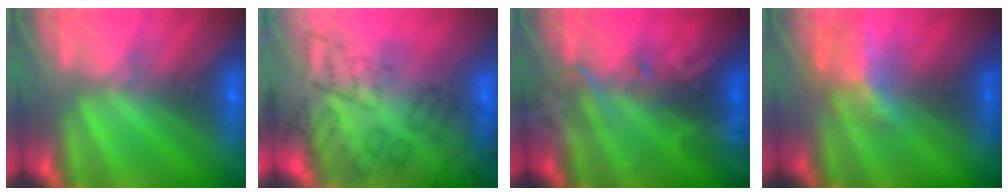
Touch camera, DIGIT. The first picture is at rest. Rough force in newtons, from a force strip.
{"total": 8.2}
{"total": 2.8}
{"total": 2.3}